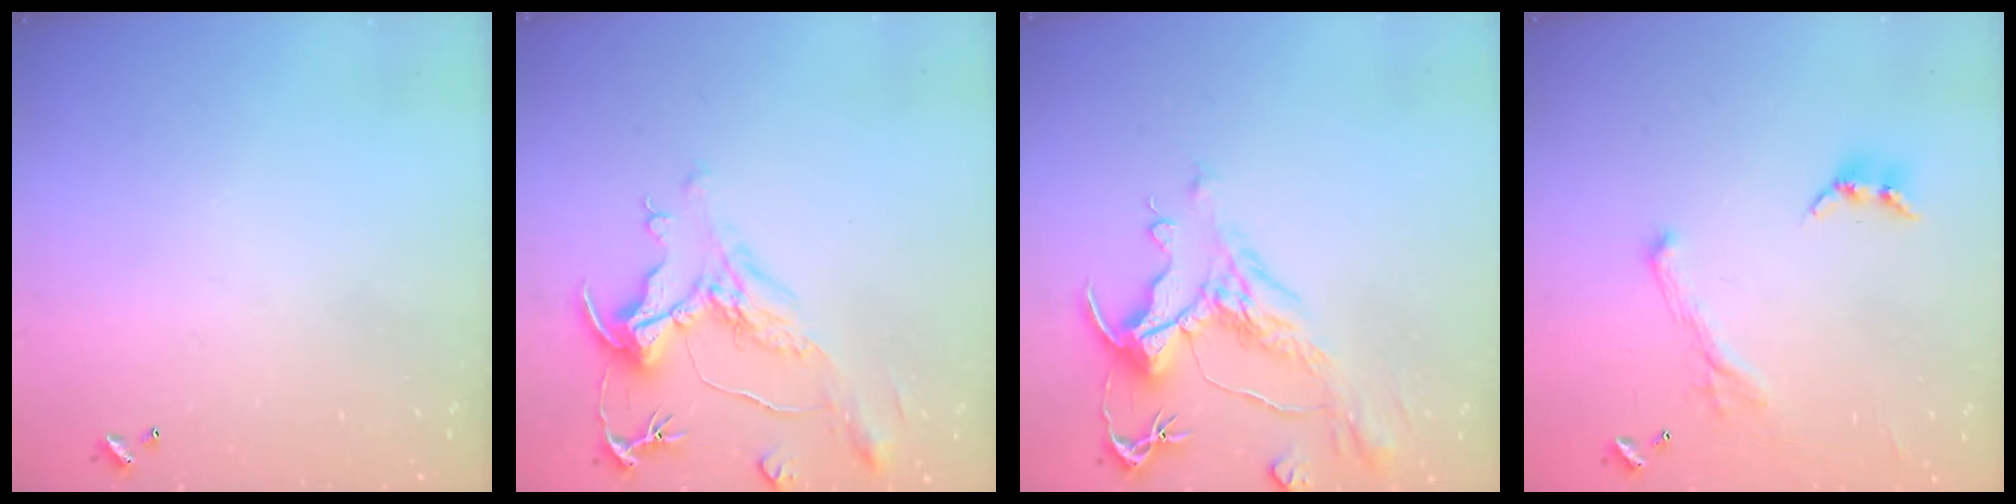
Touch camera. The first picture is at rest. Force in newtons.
{"total": 1.6, "press": 0.1, "slide": 1.6}
{"total": 2.6, "press": 2.1, "slide": 1.6}
{"total": 1.1, "press": 0.6, "slide": 0.9}